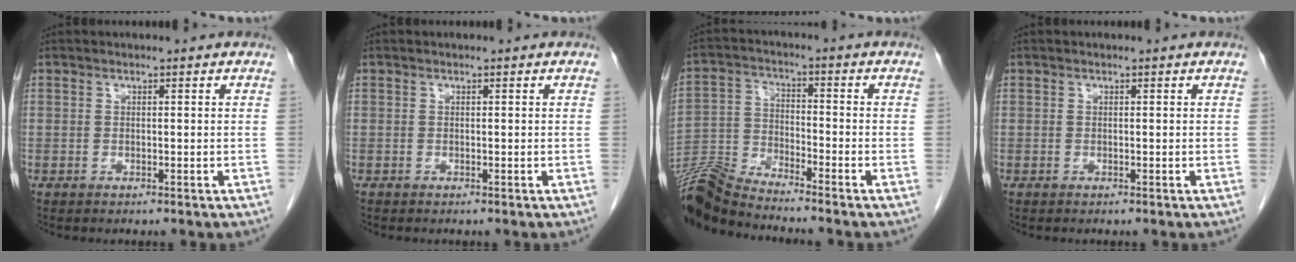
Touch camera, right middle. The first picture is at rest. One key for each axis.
{"total": 0.0}
{"total": 8.4, "fx": -8.3, "fy": -0.9, "fz": 1.1, "tx": -0.035, "ty": -0.006, "tz": -0.165}
{"total": 0.0}